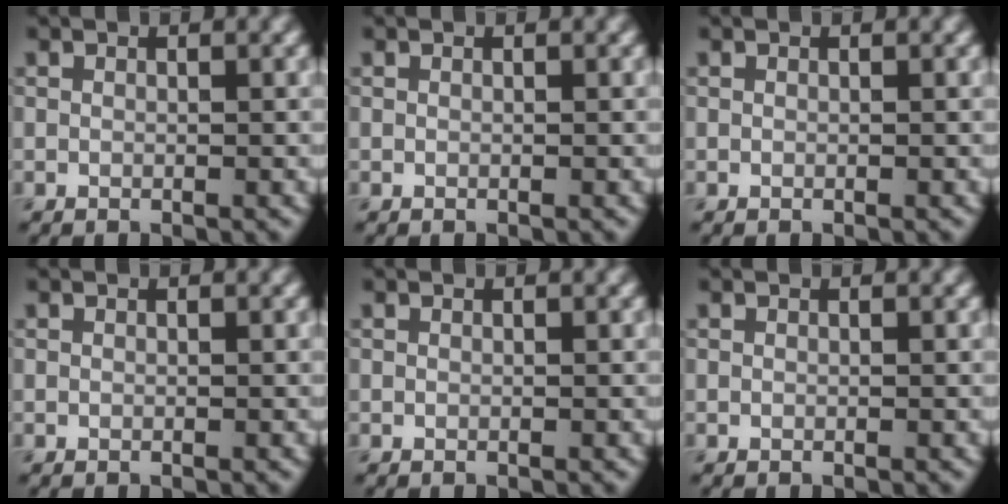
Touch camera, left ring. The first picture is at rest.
{"total": 0.0}
{"total": 0.0}
{"total": 0.0}
{"total": 0.0}
{"total": 0.0}